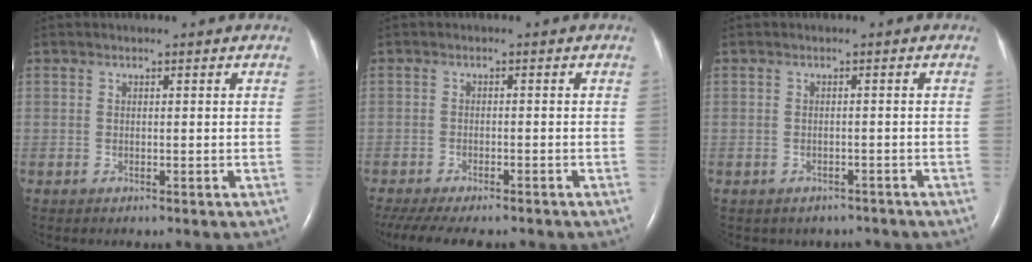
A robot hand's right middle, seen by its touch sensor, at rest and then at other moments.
{"total": 12.8, "force": [-10.6, 3.5, 6.2], "torque": [-0.131, -0.017, -0.146]}
{"total": 4.3, "force": [-3.7, 2.2, 0.2], "torque": [-0.004, 0.014, -0.040]}